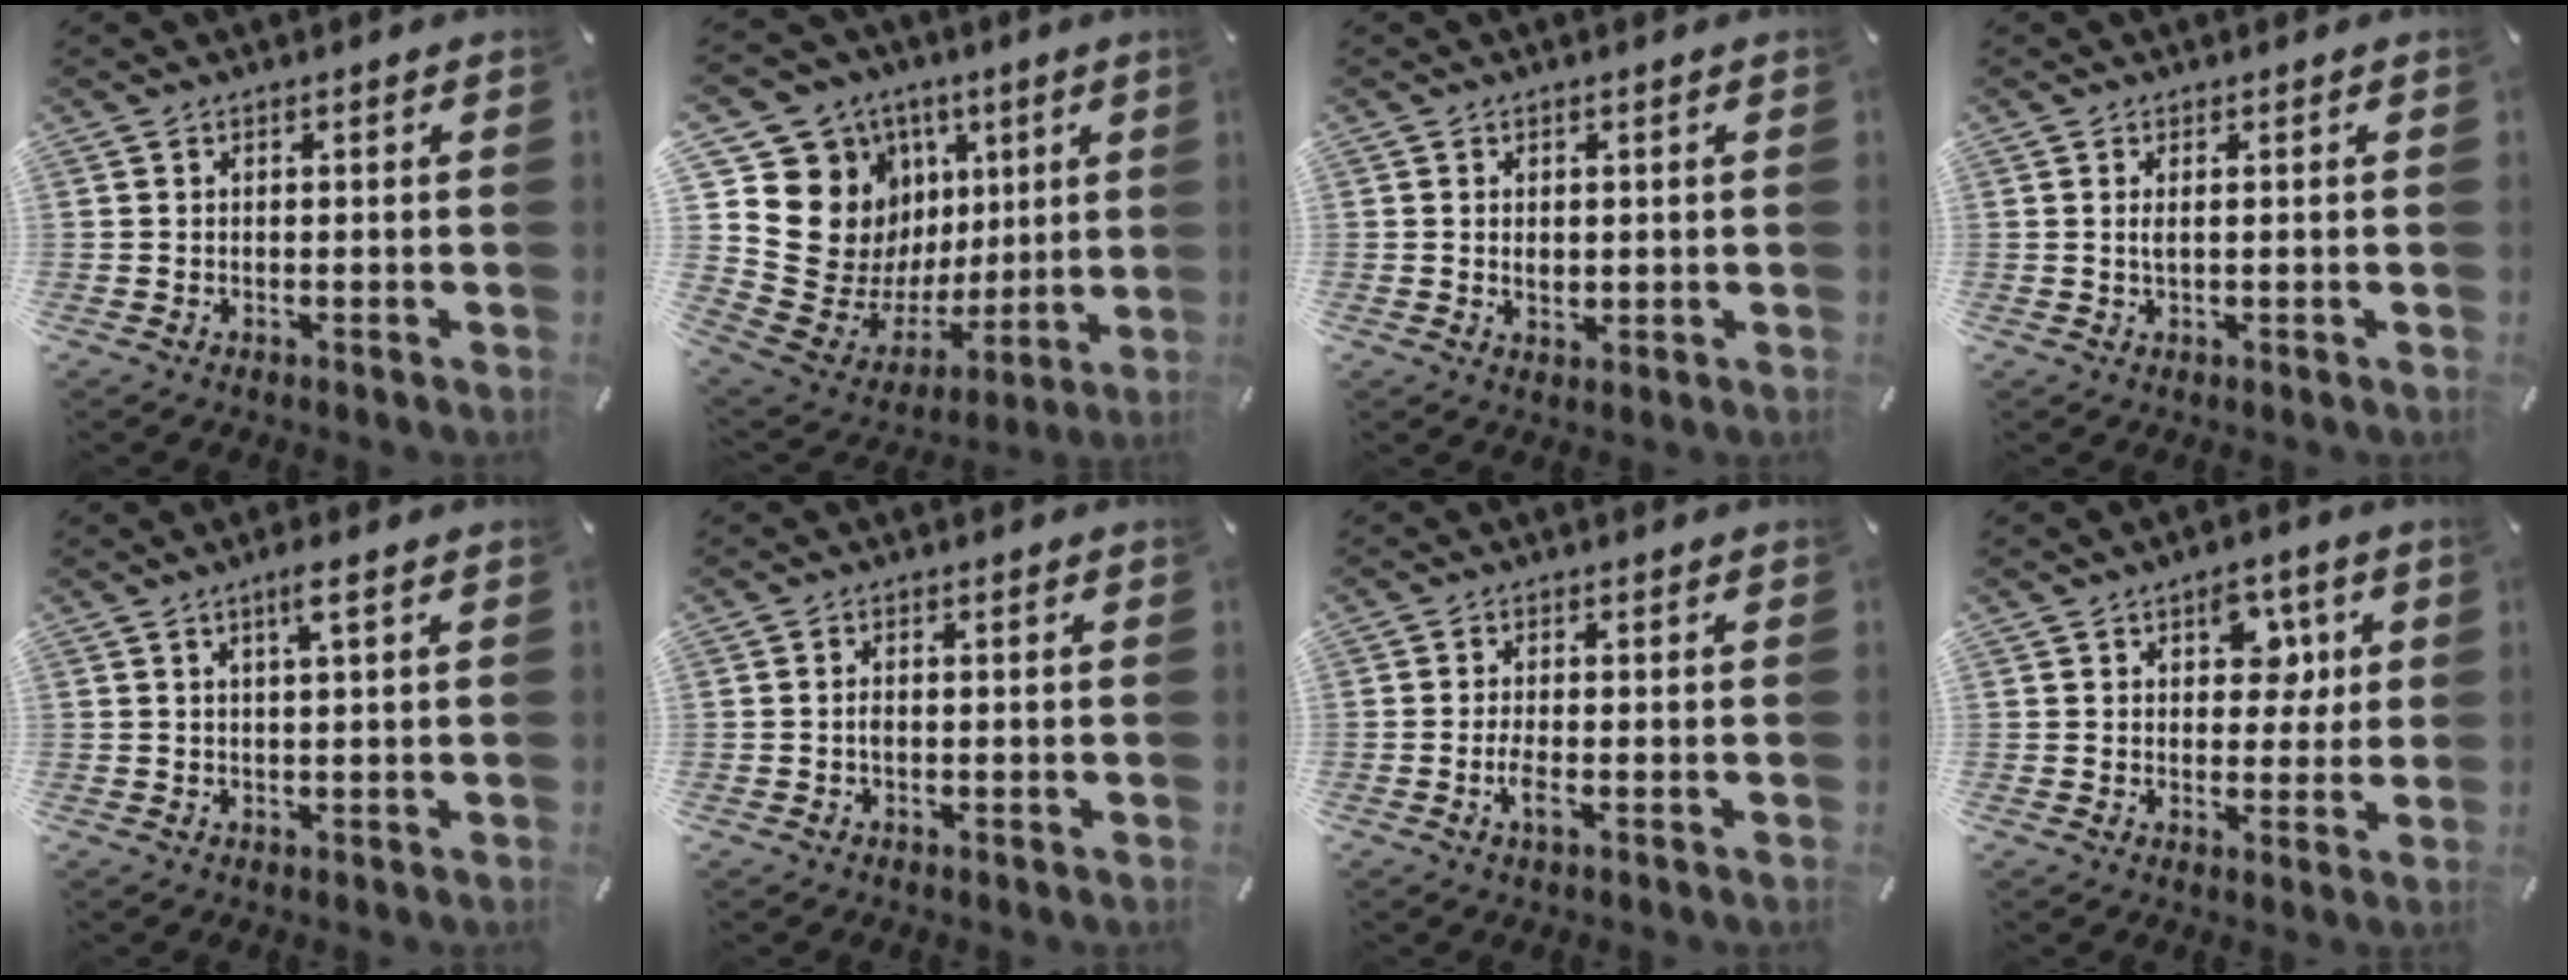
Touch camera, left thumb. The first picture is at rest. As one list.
[{"total": 17.7, "force": [4.7, 16.3, 5.0], "torque": [-0.070, -0.056, 0.131]}, {"total": 2.3, "force": [0.4, 1.7, 1.6], "torque": [-0.025, 0.002, 0.005]}, {"total": 1.5, "force": [0.3, 0.3, 1.5], "torque": [-0.030, -0.001, 0.004]}, {"total": 3.6, "force": [1.8, 0.1, 3.1], "torque": [-0.063, 0.001, 0.028]}, {"total": 1.2, "force": [-0.3, 0.7, 0.9], "torque": [-0.017, 0.002, -0.006]}, {"total": 3.1, "force": [-1.0, 0.9, 2.9], "torque": [-0.069, -0.005, -0.023]}, {"total": 7.8, "force": [2.9, 5.5, 4.7], "torque": [-0.043, -0.007, 0.041]}]